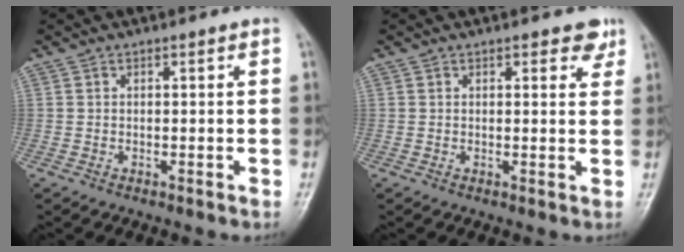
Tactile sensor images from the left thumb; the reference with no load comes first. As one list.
[{"total": 3.1, "force": [2.1, 1.7, 1.7], "torque": [0.005, -0.008, 0.021]}]